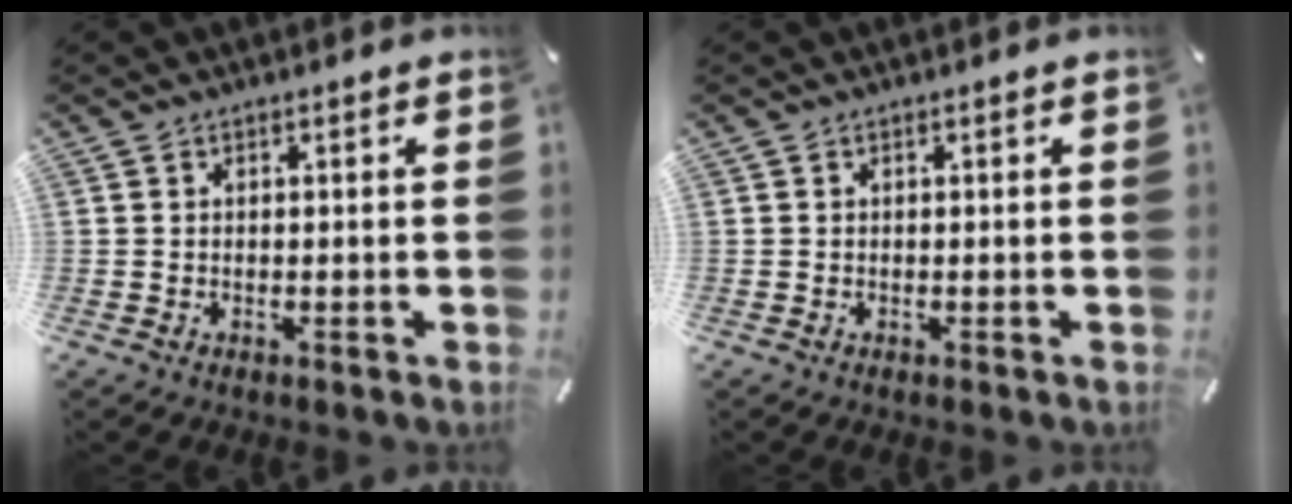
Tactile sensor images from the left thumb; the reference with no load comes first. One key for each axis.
{"total": 0.0}